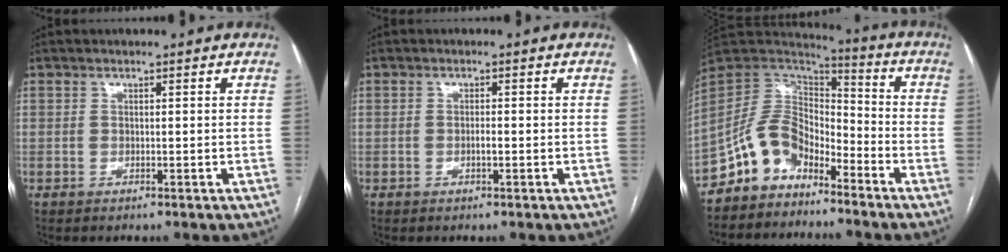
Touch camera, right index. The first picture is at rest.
{"total": 1.0, "force": [-0.3, 0.2, 1.0], "torque": [-0.018, 0.001, -0.005]}
{"total": 10.1, "force": [-7.3, 5.5, 4.3], "torque": [-0.084, 0.039, -0.143]}